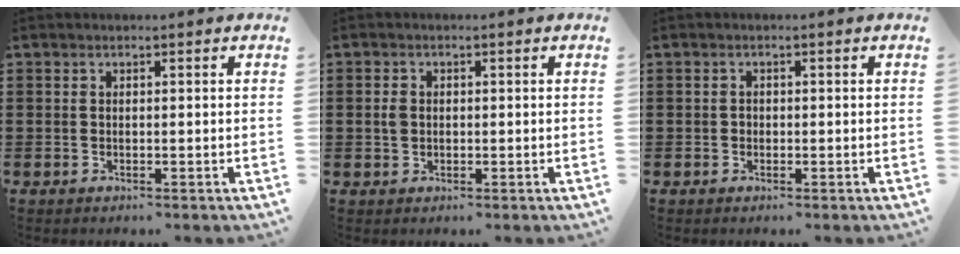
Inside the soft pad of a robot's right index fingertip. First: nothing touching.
{"total": 1.7, "force": [0.1, 1.3, 1.1], "torque": [-0.023, 0.006, 0.001]}
{"total": 0.6, "force": [-0.2, 0.6, 0.2], "torque": [-0.006, 0.002, -0.005]}